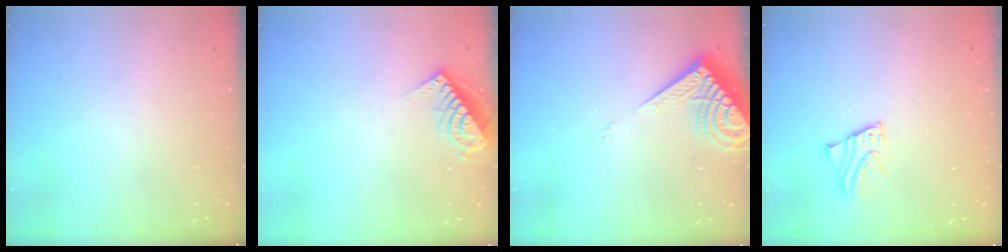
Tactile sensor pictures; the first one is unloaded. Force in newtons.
{"total": 8.4, "press": 8.4, "slide": 0.3}
{"total": 8.3, "press": 8.1, "slide": 1.3}
{"total": 2.3, "press": 2.3, "slide": 0.2}